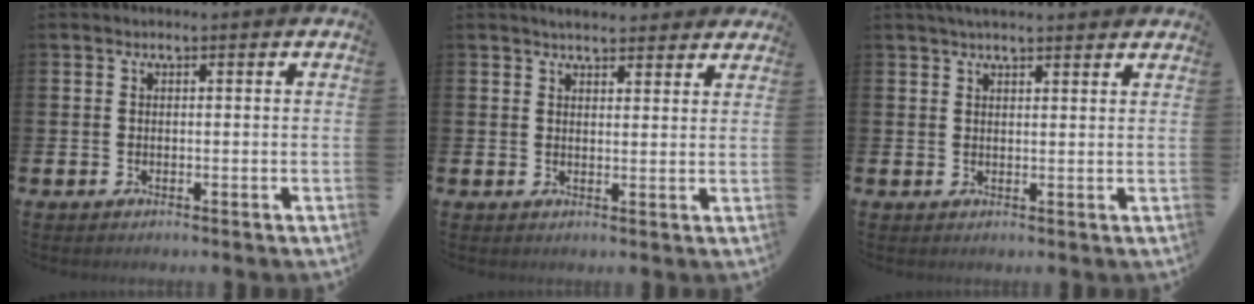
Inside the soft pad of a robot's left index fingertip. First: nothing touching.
{"total": 3.1, "force": [3.0, 0.7, 0.4], "torque": [-0.013, -0.009, 0.055]}
{"total": 2.6, "force": [2.5, 0.3, 0.9], "torque": [-0.019, -0.003, 0.044]}